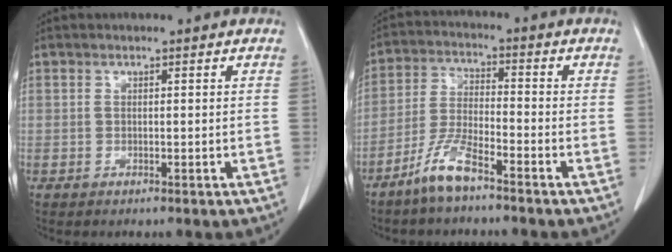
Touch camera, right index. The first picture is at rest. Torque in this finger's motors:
{"motor_torque": [0.21, -0.27, 0.15, 0.04]}